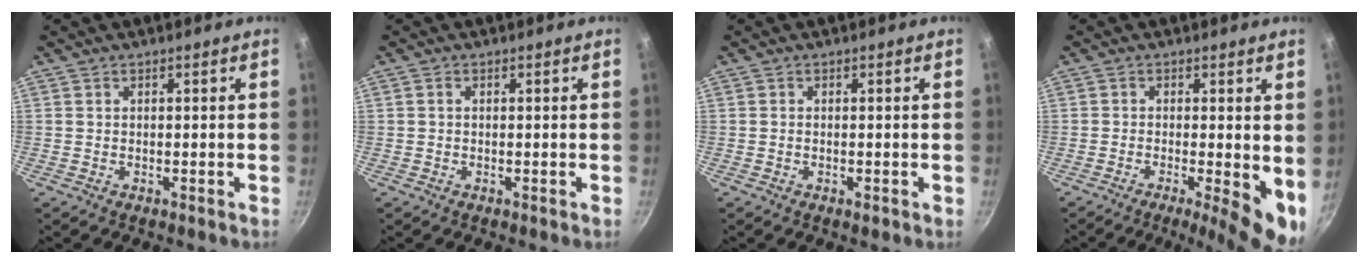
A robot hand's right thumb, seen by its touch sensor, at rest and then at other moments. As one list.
[{"total": 0.5, "force": [0.0, 0.4, 0.3], "torque": [-0.005, 0.005, 0.000]}, {"total": 1.0, "force": [-0.4, 0.4, 0.9], "torque": [-0.015, 0.000, -0.008]}, {"total": 8.7, "force": [-1.7, 2.3, 8.2], "torque": [-0.110, -0.003, -0.023]}]